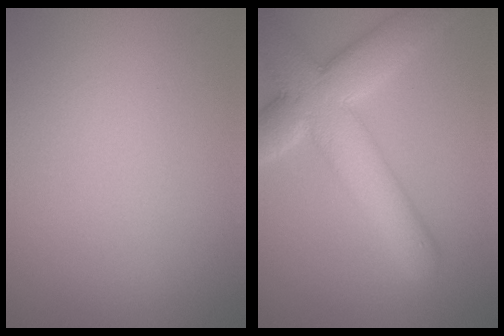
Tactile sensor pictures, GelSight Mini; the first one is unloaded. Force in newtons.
{"total": 8.8, "press": 8.8, "slide": 0.6}